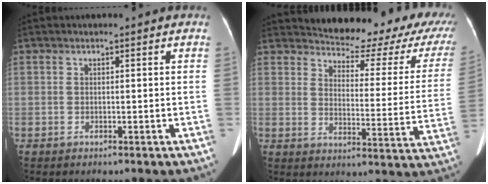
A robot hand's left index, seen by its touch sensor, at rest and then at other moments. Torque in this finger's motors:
{"motor_torque": [0.93, -1.21, 0.36, 0.05]}